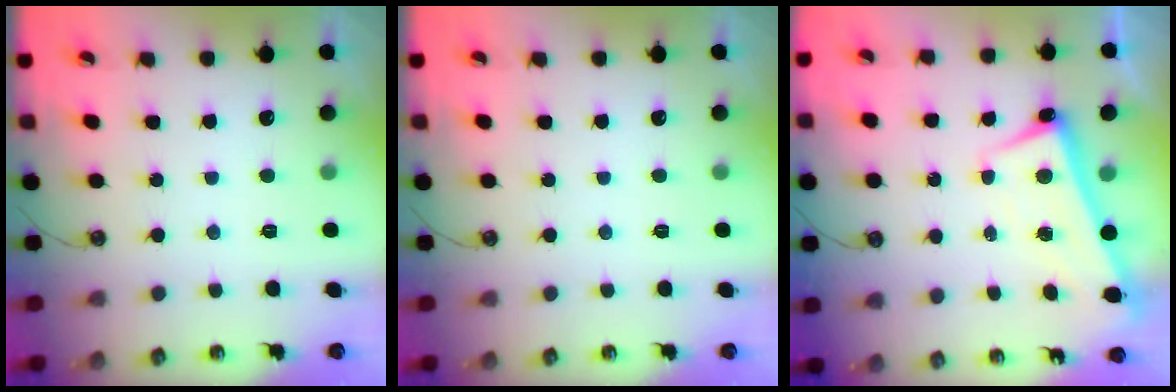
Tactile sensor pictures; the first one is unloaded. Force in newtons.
{"total": 0.0}
{"total": 2.7, "press": 2.6, "slide": 0.8}